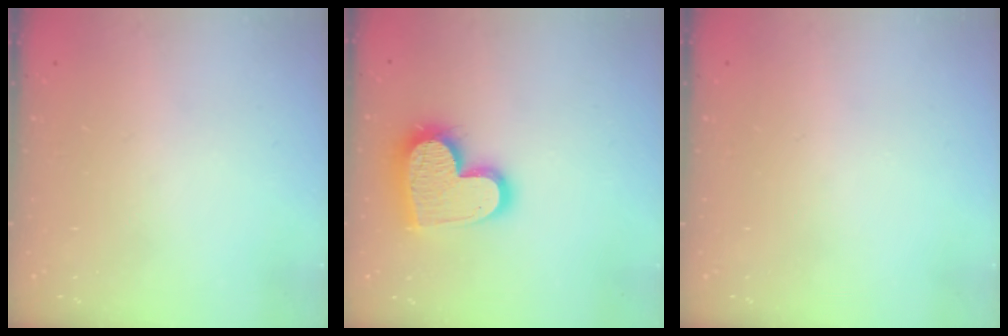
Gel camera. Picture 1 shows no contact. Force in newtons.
{"total": 18.9, "press": 18.9, "slide": 1.5}
{"total": 0.0}